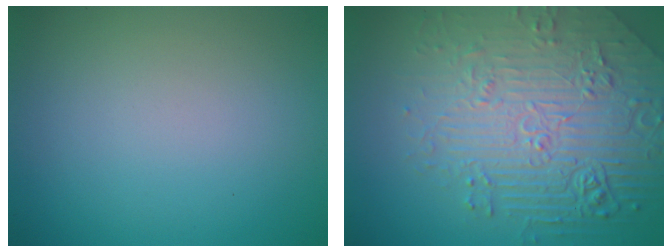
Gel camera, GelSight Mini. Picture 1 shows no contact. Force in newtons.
{"total": 8.0, "press": 6.1, "slide": 5.1}